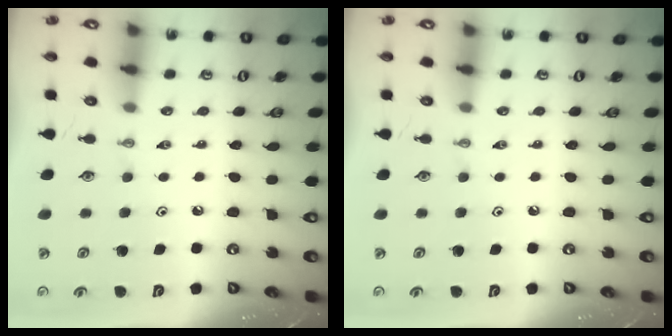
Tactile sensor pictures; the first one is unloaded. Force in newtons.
{"total": 0.0}